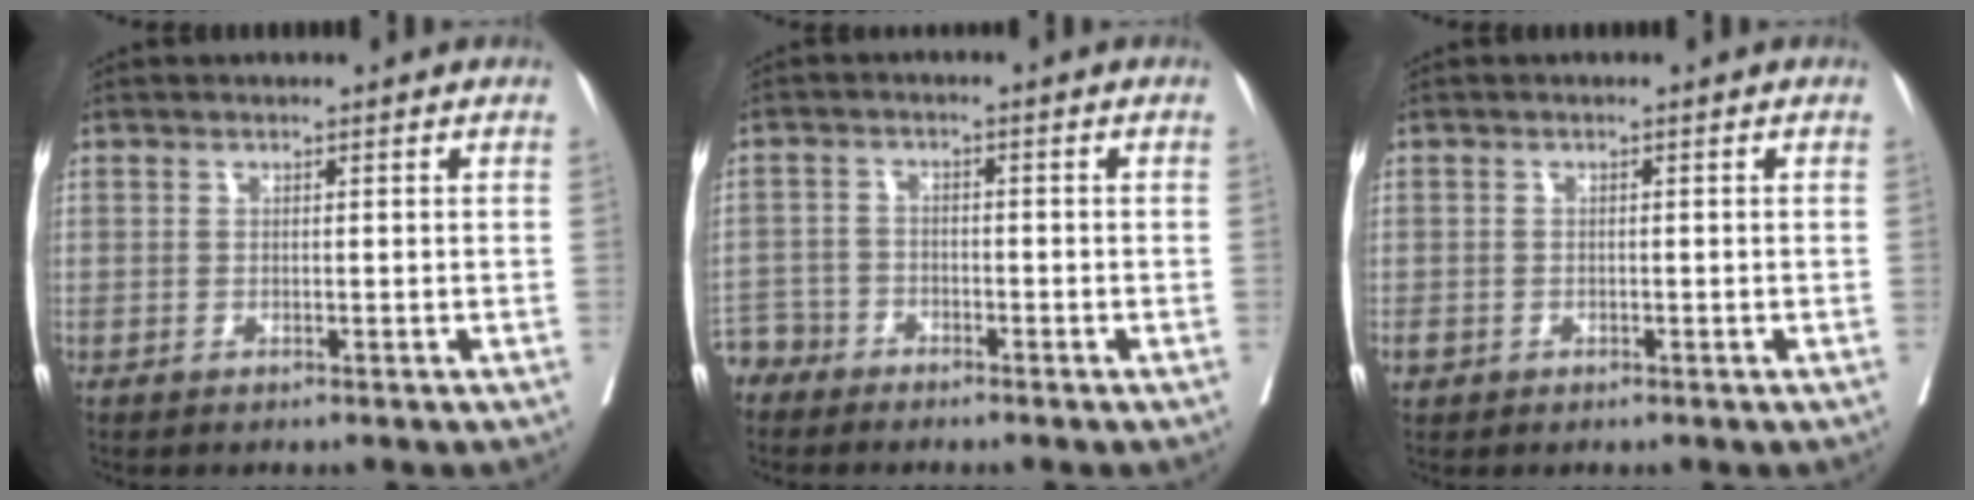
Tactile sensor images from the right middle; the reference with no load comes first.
{"total": 4.2, "force": [-3.5, 2.2, -0.6], "torque": [0.017, 0.002, -0.075]}
{"total": 1.1, "force": [-0.4, 1.0, 0.4], "torque": [-0.005, 0.005, -0.003]}